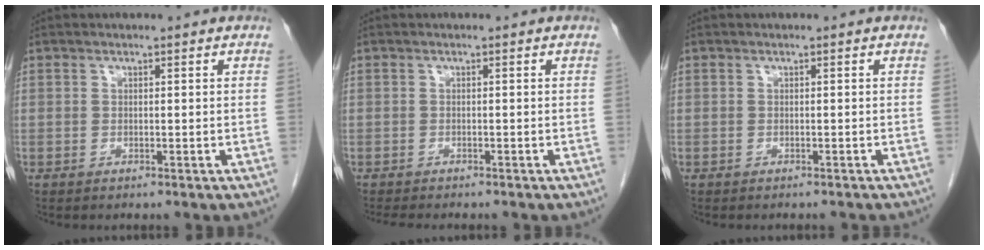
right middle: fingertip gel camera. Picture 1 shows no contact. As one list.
[{"total": 5.1, "force": [-4.4, 1.1, 2.3], "torque": [-0.030, -0.009, -0.062]}, {"total": 3.0, "force": [-2.8, 0.5, 1.0], "torque": [-0.015, -0.005, -0.032]}]